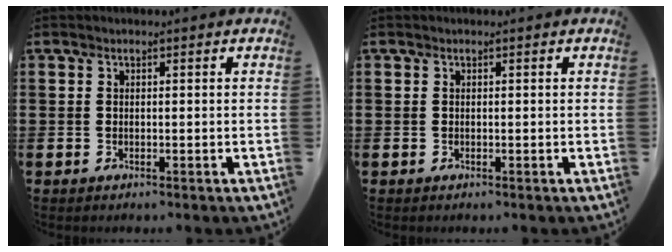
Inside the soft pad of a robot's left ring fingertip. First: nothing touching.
{"total": 0.0}